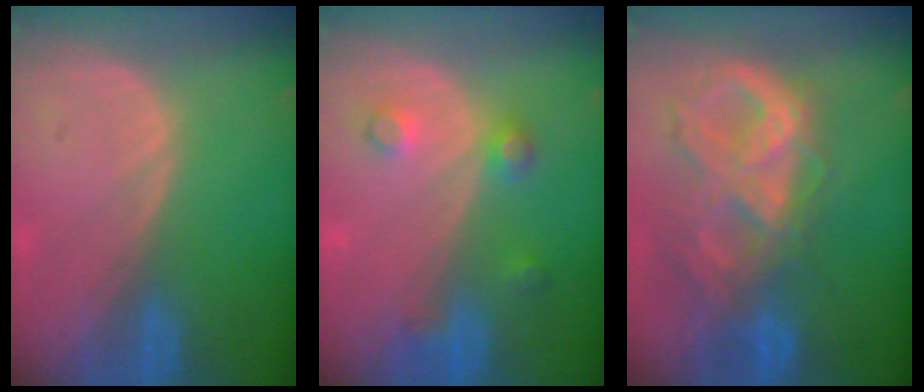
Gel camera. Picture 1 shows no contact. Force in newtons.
{"total": 3.6, "press": 3.6, "slide": 0.2}
{"total": 10.6, "press": 8.9, "slide": 5.7}